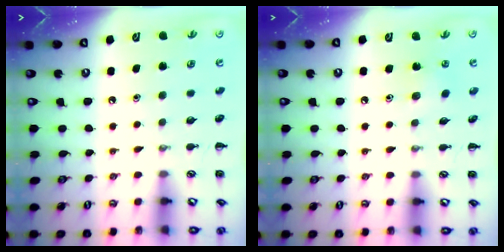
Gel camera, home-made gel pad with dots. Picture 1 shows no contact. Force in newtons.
{"total": 4.0, "press": 3.8, "slide": 1.3}